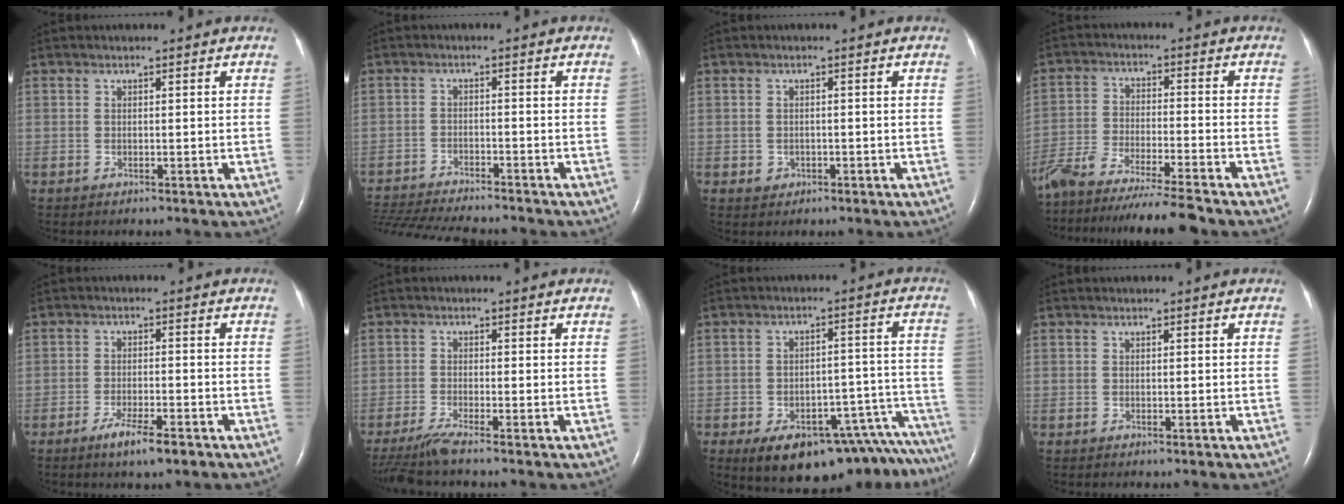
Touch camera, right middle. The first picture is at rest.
{"total": 16.7, "force": [-15.1, 2.5, 6.6], "torque": [-0.167, -0.025, -0.226]}
{"total": 1.5, "force": [-0.5, 1.3, 0.3], "torque": [-0.005, 0.004, -0.004]}
{"total": 17.8, "force": [-15.8, 0.0, 8.1], "torque": [-0.152, -0.038, -0.268]}
{"total": 5.0, "force": [-3.3, 0.6, 3.7], "torque": [-0.074, -0.007, -0.055]}
{"total": 5.2, "force": [-4.3, -0.8, 2.8], "torque": [-0.055, -0.021, -0.081]}
{"total": 18.5, "force": [-14.5, 6.6, 9.4], "torque": [-0.053, 0.042, -0.182]}
{"total": 0.0}